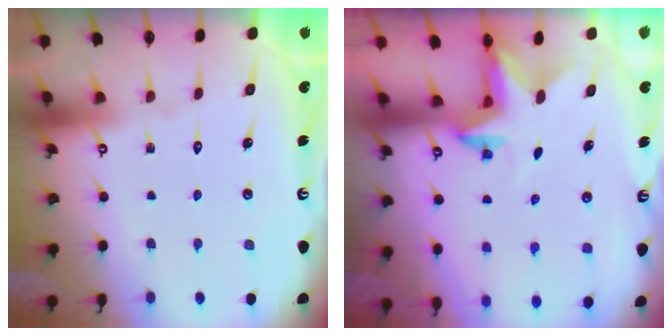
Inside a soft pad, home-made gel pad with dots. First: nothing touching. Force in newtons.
{"total": 2.4, "press": 2.3, "slide": 0.4}